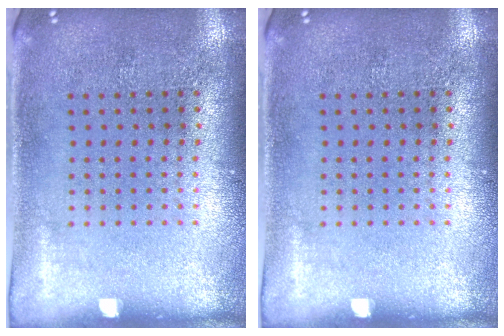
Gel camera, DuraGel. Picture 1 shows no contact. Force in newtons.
{"total": 0.0}